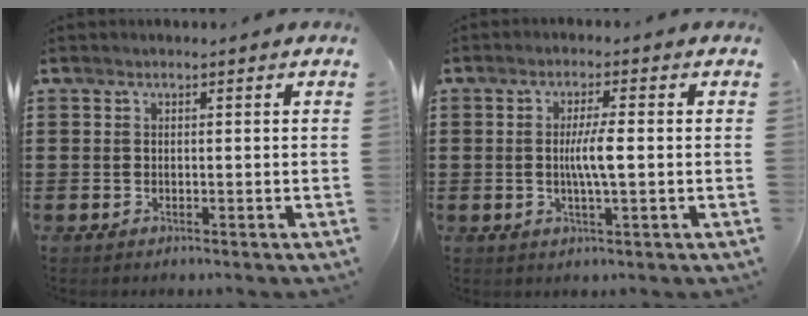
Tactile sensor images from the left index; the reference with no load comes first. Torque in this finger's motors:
{"motor_torque": [1.06, 0.07, 0.56, 0.12]}